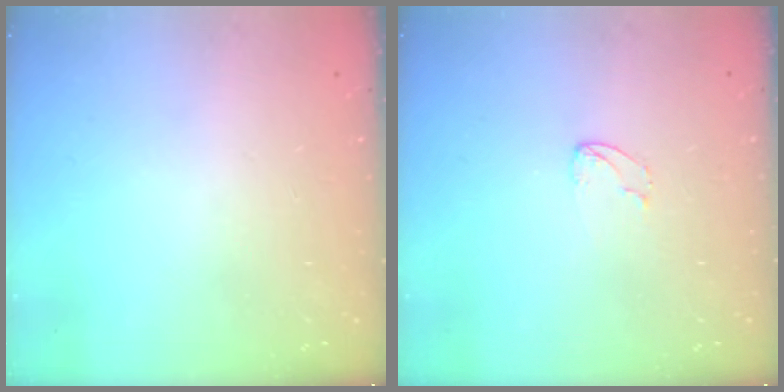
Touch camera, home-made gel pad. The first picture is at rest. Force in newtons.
{"total": 2.8, "press": 2.8, "slide": 0.2}